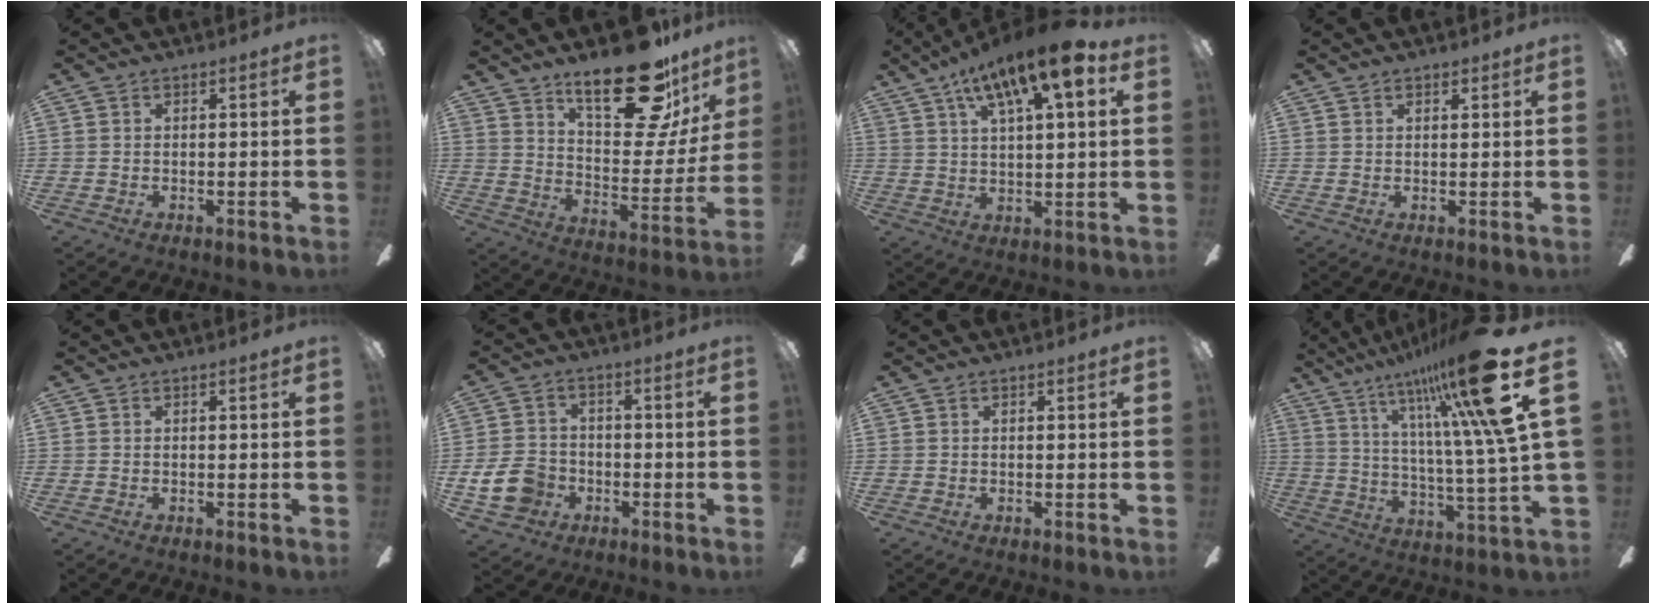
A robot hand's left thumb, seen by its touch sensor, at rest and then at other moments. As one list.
[{"total": 24.5, "force": [17.0, 9.1, 15.1], "torque": [-0.214, -0.108, 0.281]}, {"total": 15.4, "force": [8.9, 4.1, 11.9], "torque": [-0.197, -0.035, 0.143]}, {"total": 1.3, "force": [1.0, 0.7, 0.4], "torque": [0.000, -0.002, 0.017]}, {"total": 0.0}, {"total": 10.0, "force": [-3.2, 8.1, 4.9], "torque": [-0.119, 0.027, -0.059]}, {"total": 0.0}, {"total": 24.5, "force": [13.9, 2.8, 20.0], "torque": [-0.327, -0.079, 0.208]}]